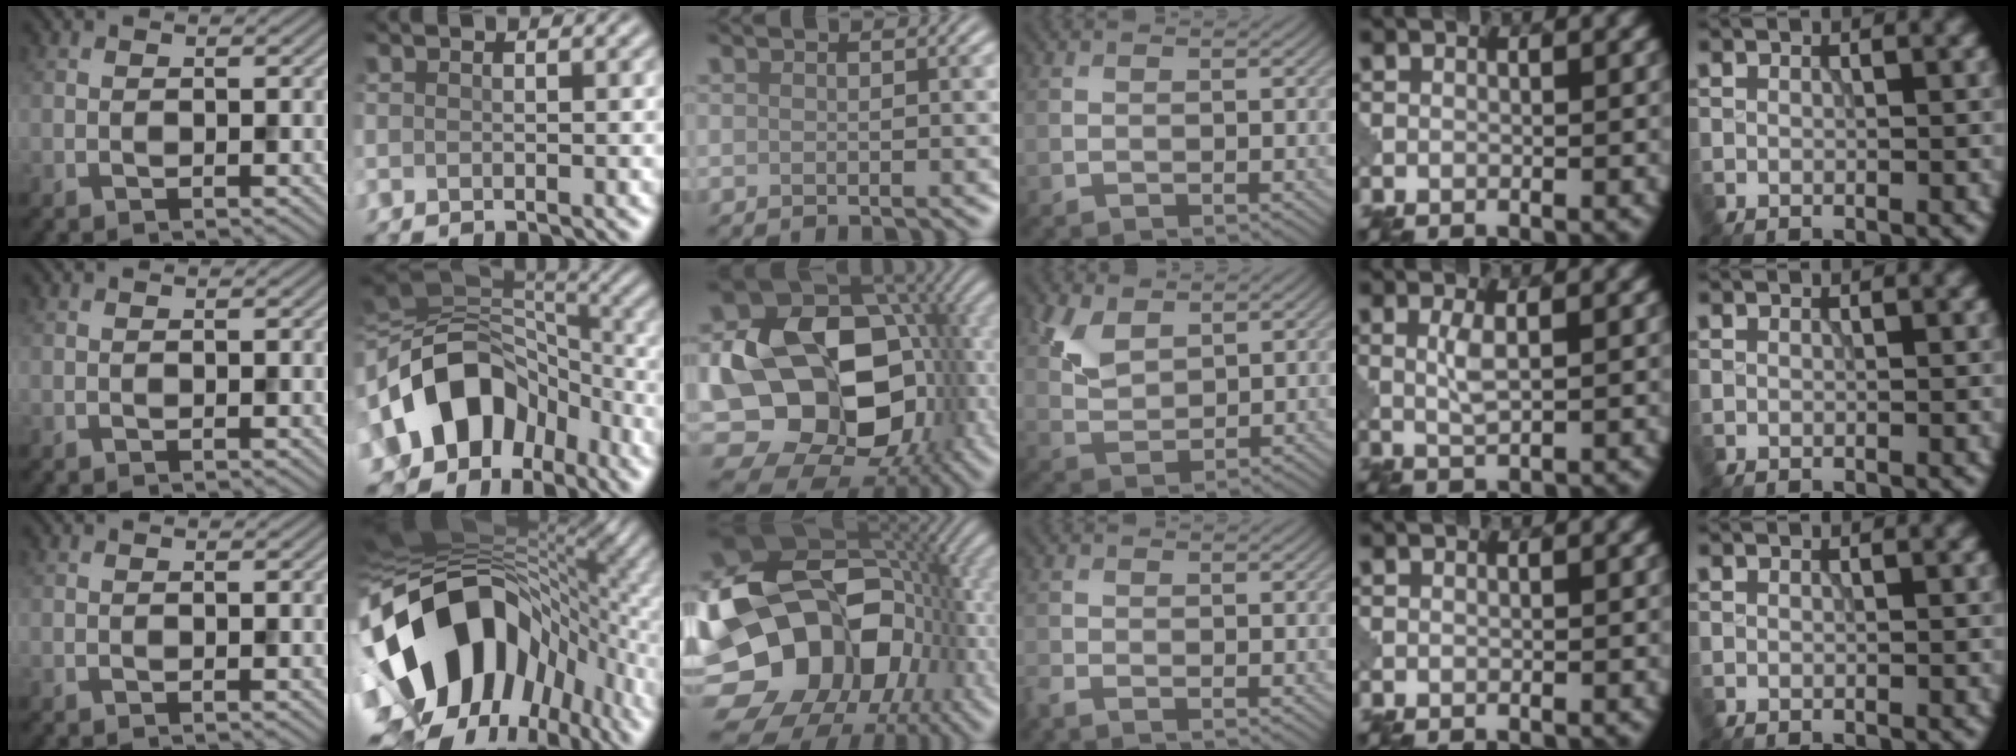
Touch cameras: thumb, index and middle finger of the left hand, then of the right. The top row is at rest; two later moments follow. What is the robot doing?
{"motion": "assemble", "object": "puzzle pieces"}